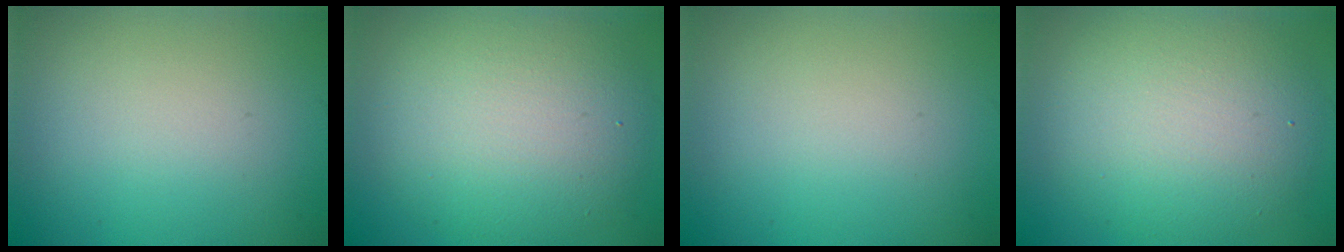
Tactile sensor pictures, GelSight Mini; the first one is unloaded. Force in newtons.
{"total": 8.4, "press": 8.4, "slide": 0.4}
{"total": 0.0}
{"total": 8.0, "press": 8.0, "slide": 0.3}